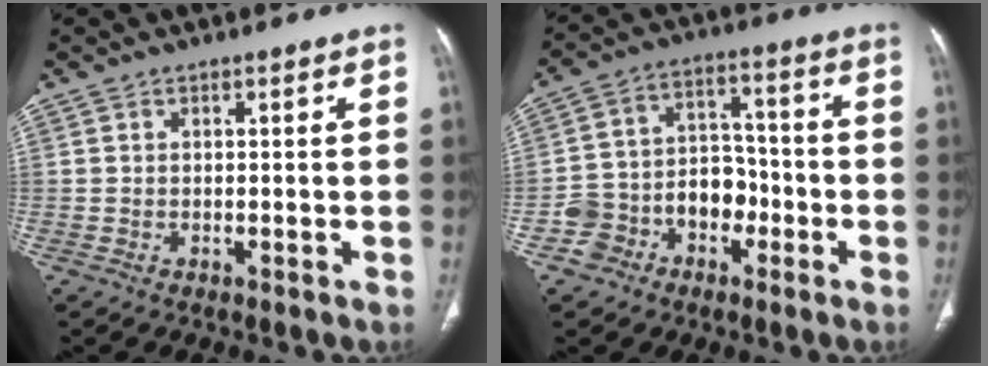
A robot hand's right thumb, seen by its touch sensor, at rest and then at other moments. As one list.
[{"total": 10.9, "force": [-4.7, 8.7, 4.6], "torque": [-0.035, 0.068, -0.079]}]